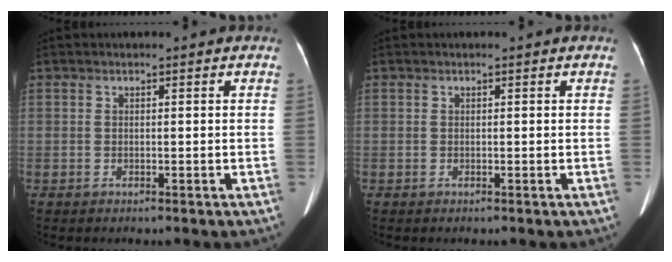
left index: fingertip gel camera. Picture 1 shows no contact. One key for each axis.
{"total": 0.0}